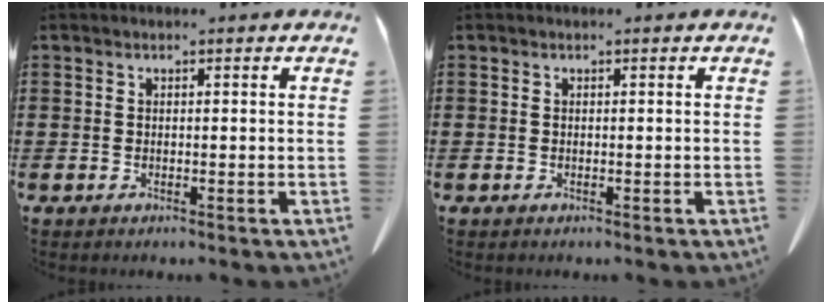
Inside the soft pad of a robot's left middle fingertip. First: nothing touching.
{"total": 0.0}